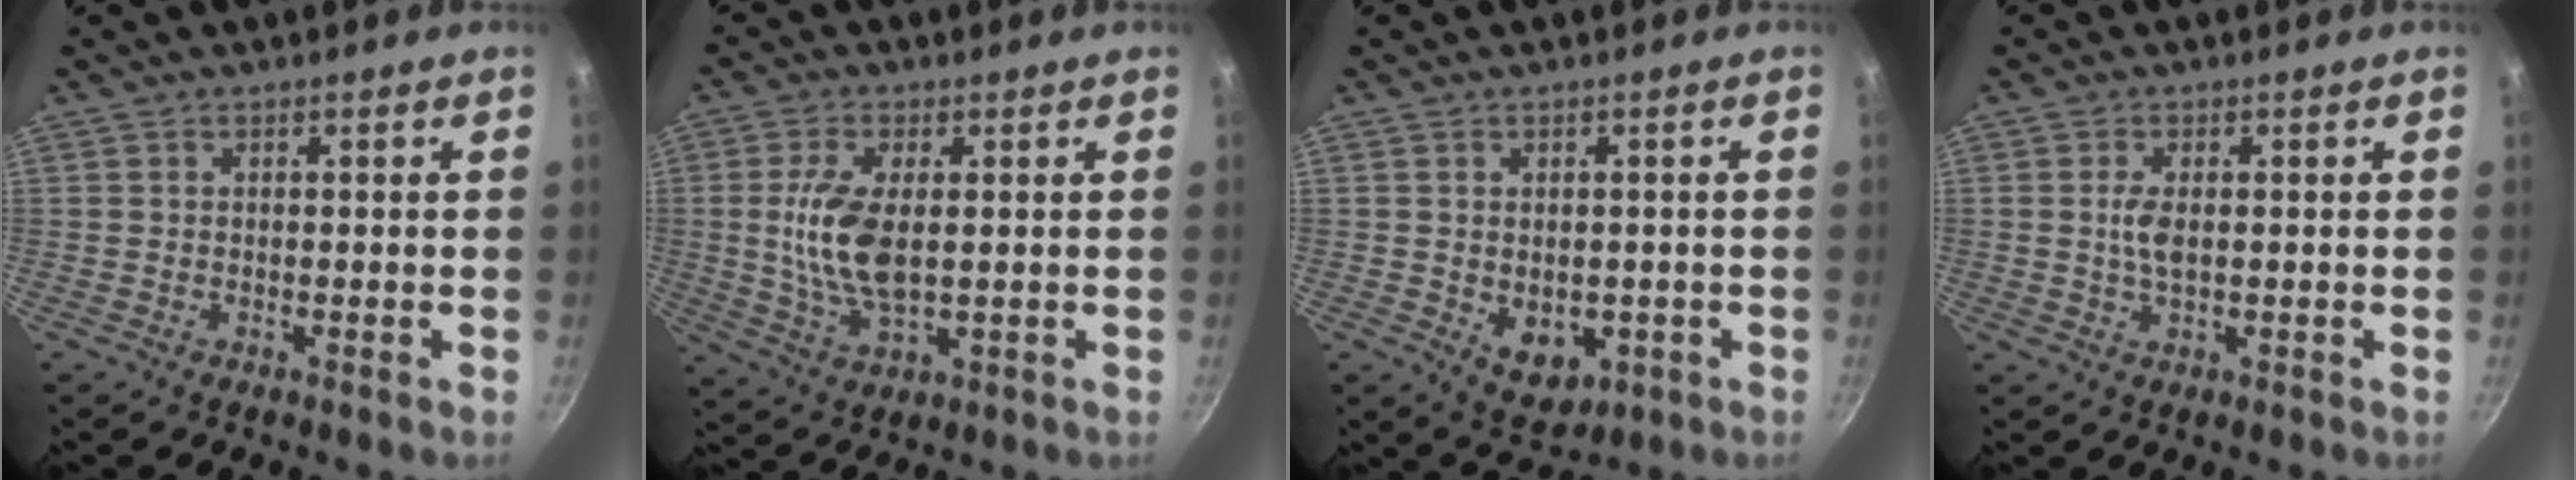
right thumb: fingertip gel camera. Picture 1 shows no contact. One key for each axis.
{"total": 10.4, "fx": 0.8, "fy": 4.9, "fz": 9.1, "tx": -0.181, "ty": -0.008, "tz": 0.017}
{"total": 6.6, "fx": -1.2, "fy": 4.7, "fz": 4.5, "tx": -0.047, "ty": -0.007, "tz": -0.001}
{"total": 3.3, "fx": 0.3, "fy": 1.4, "fz": 2.9, "tx": -0.060, "ty": 0.000, "tz": 0.004}